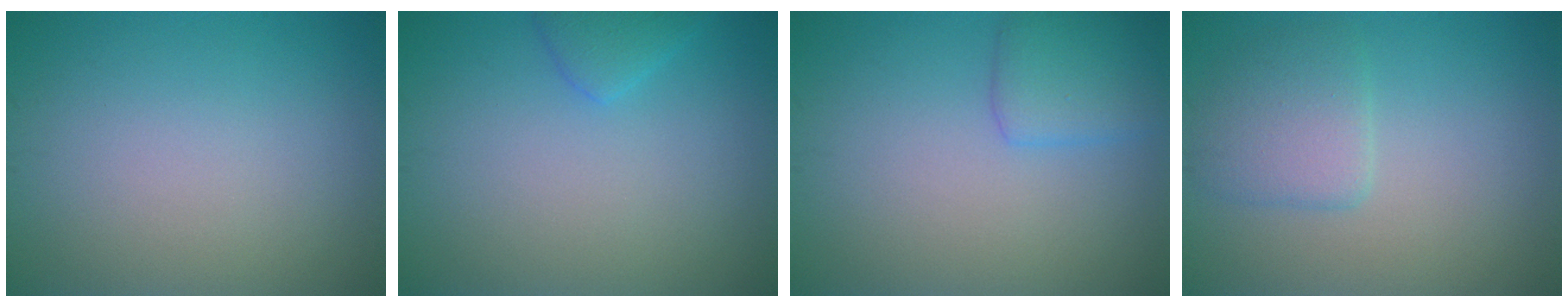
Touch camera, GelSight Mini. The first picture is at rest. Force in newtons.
{"total": 1.7, "press": 1.7, "slide": 0.1}
{"total": 2.7, "press": 2.7, "slide": 0.0}
{"total": 2.9, "press": 2.9, "slide": 0.3}